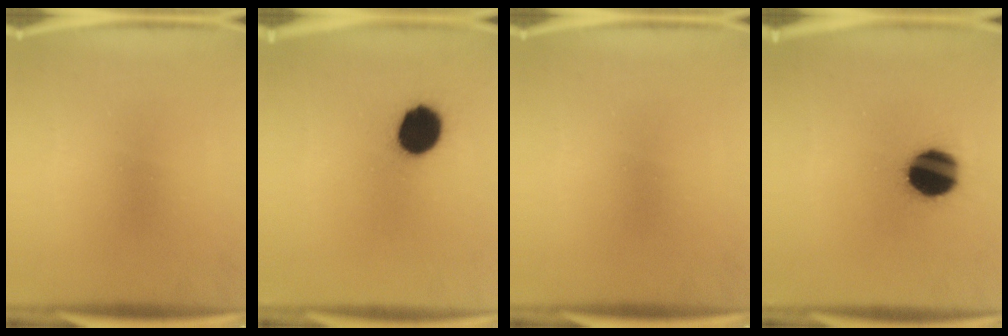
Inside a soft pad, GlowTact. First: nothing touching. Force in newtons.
{"total": 11.4}
{"total": 0.0}
{"total": 16.2}